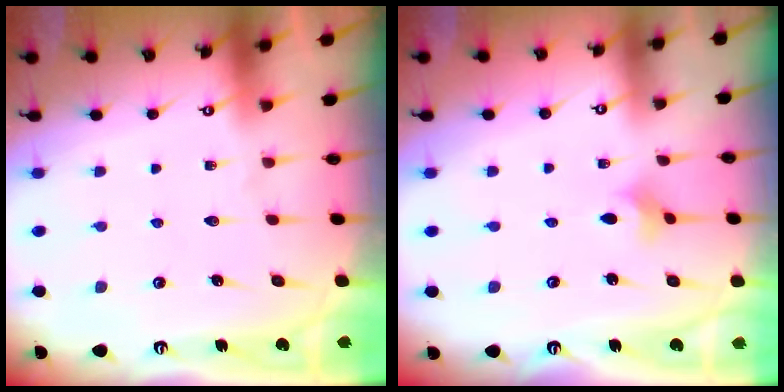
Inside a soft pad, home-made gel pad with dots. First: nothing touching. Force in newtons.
{"total": 3.5, "press": 3.4, "slide": 0.8}